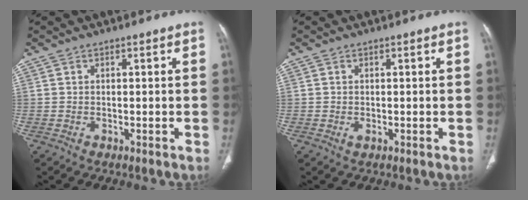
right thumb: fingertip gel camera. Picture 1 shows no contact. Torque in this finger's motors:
{"motor_torque": [-0.27, -0.10, -0.18, 0.38, 0.10]}